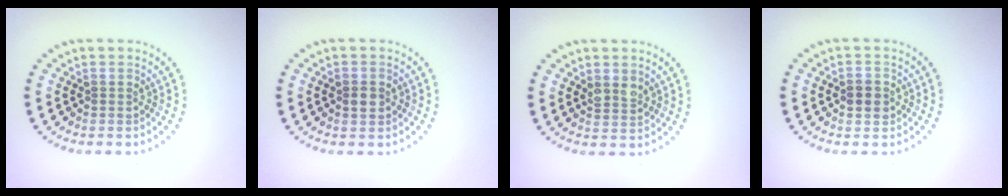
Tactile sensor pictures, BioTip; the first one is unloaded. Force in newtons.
{"total": 1.8, "press": 1.8, "slide": 0.1}
{"total": 1.5, "press": 1.5, "slide": 0.5}
{"total": 1.8, "press": 1.8, "slide": 0.2}